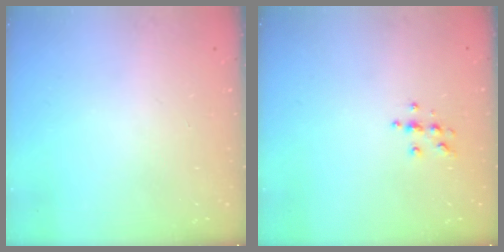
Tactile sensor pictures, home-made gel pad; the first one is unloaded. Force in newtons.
{"total": 3.9, "press": 3.9, "slide": 0.6}